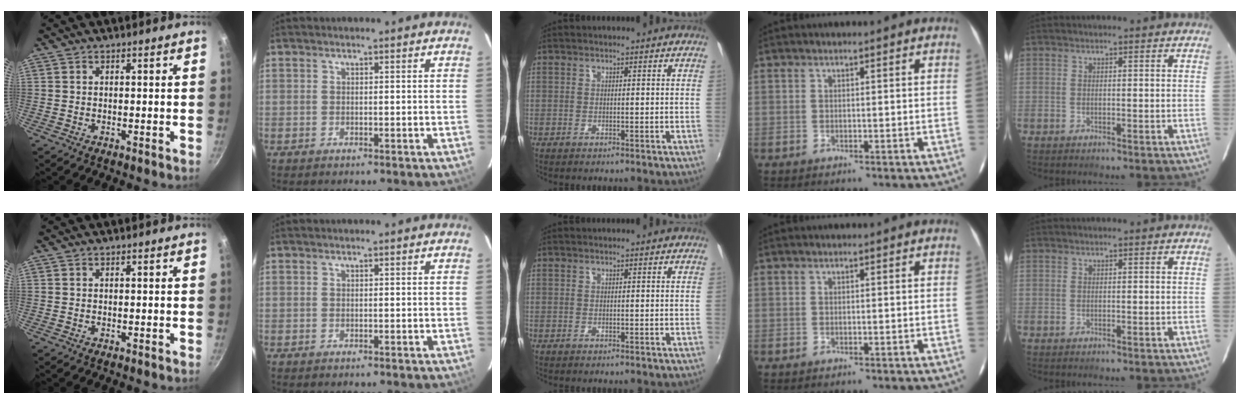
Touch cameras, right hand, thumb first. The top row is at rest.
{}